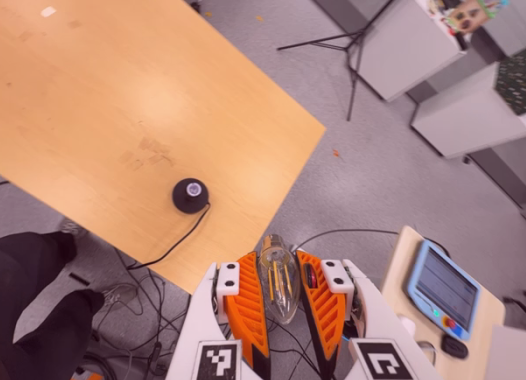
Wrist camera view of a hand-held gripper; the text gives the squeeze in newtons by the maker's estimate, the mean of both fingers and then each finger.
{"total": 12.4, "left": 12.4, "right": 12.5}